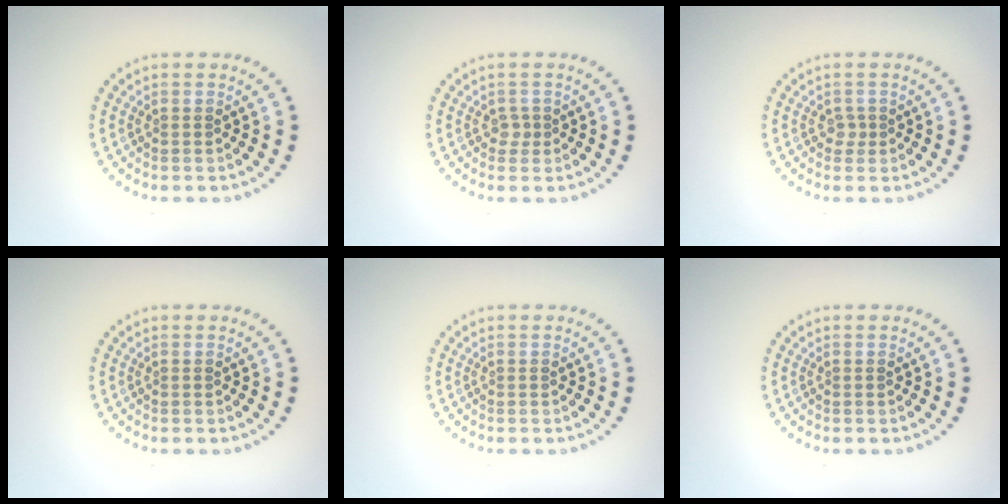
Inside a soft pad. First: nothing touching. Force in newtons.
{"total": 0.9, "press": 0.6, "slide": 0.6}
{"total": 1.0, "press": 0.7, "slide": 0.6}
{"total": 0.0}
{"total": 0.0}
{"total": 0.0}